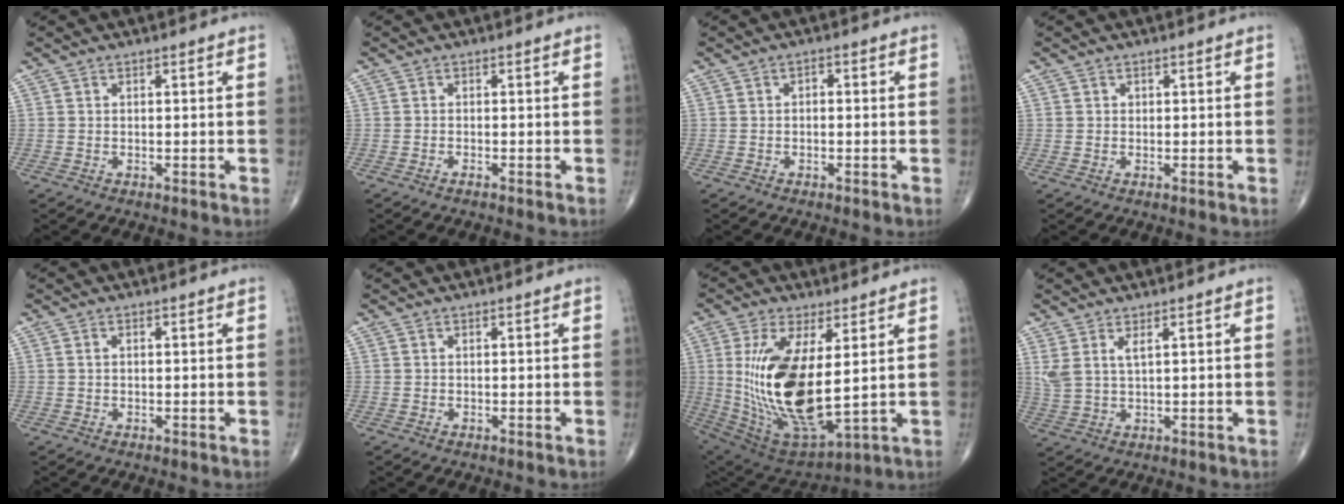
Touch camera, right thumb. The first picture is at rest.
{"total": 0.6, "force": [-0.5, 0.1, 0.3], "torque": [-0.008, 0.003, -0.011]}
{"total": 1.1, "force": [-0.1, 0.7, 0.9], "torque": [-0.003, 0.005, -0.008]}
{"total": 0.7, "force": [0.2, 0.7, 0.1], "torque": [0.005, 0.001, 0.003]}
{"total": 0.5, "force": [0.1, 0.3, 0.4], "torque": [-0.009, 0.003, 0.002]}
{"total": 0.0}
{"total": 21.5, "force": [2.1, 8.7, 19.5], "torque": [-0.389, -0.030, 0.060]}
{"total": 4.4, "force": [2.0, 1.4, 3.6], "torque": [-0.090, -0.006, 0.050]}